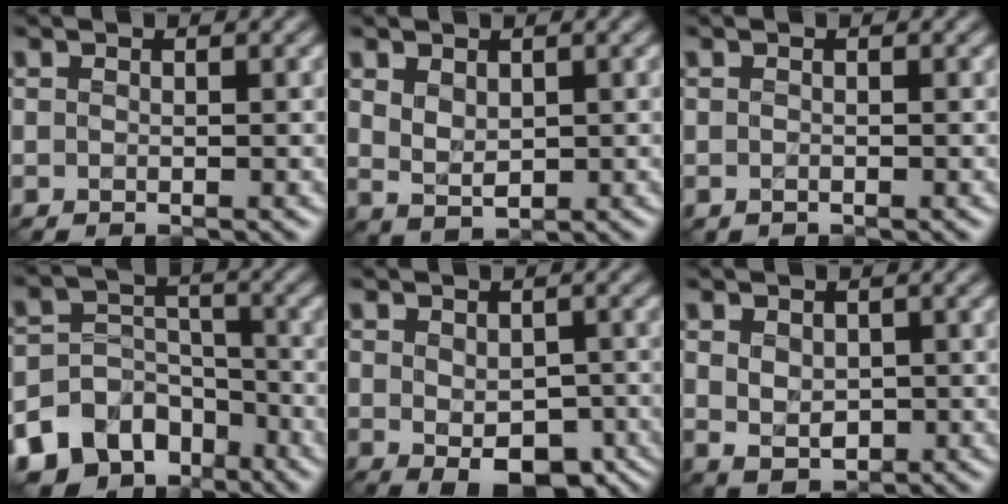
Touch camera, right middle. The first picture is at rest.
{"total": 2.0, "force": [1.1, 1.3, 1.1], "torque": [-0.023, -0.003, 0.026]}
{"total": 0.0}
{"total": 10.5, "force": [-7.4, 7.2, 2.1], "torque": [-0.028, -0.006, -0.124]}
{"total": 5.9, "force": [-2.2, 3.3, 4.4], "torque": [-0.063, -0.019, -0.027]}
{"total": 2.1, "force": [0.4, 1.6, 1.3], "torque": [-0.025, -0.002, 0.012]}